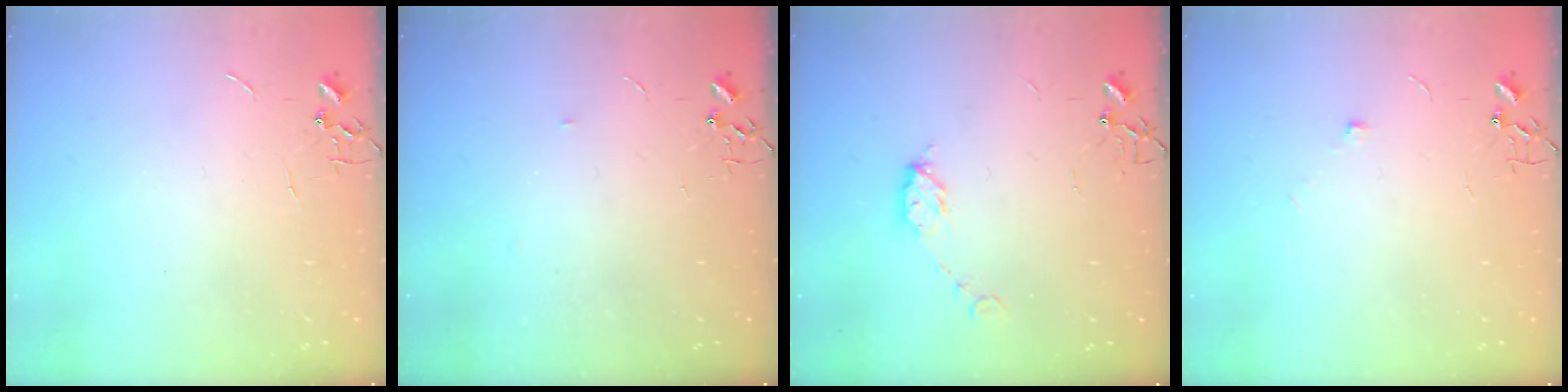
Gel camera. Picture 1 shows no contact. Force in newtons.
{"total": 3.6, "press": 3.5, "slide": 0.6}
{"total": 6.3, "press": 6.3, "slide": 0.6}
{"total": 4.1, "press": 3.9, "slide": 1.1}